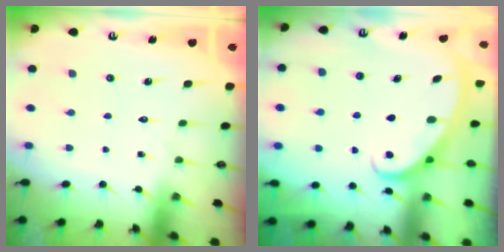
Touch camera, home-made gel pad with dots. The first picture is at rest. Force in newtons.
{"total": 3.0, "press": 2.9, "slide": 0.3}